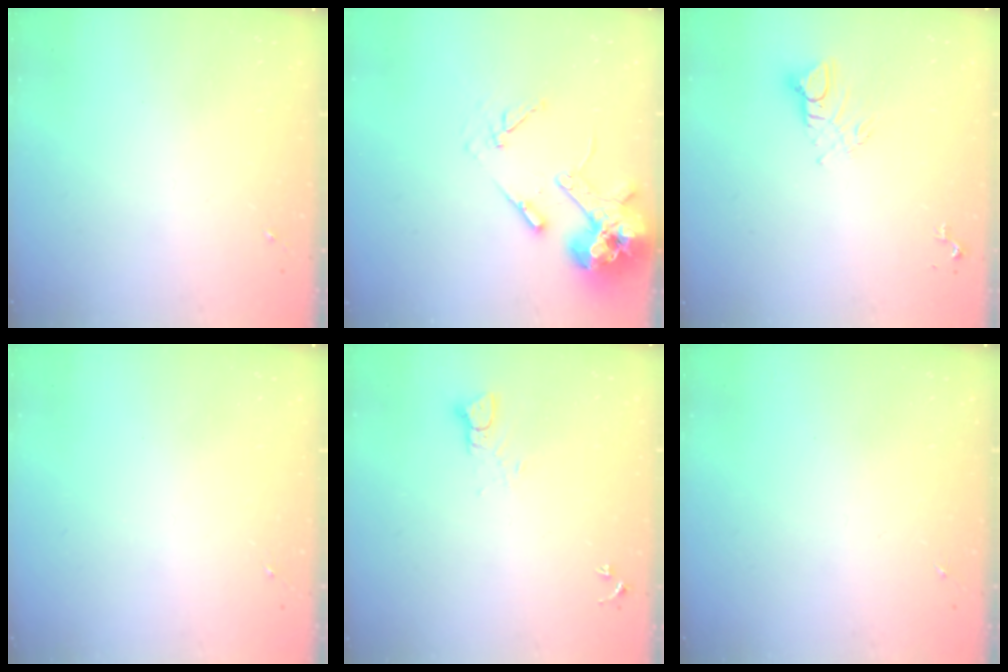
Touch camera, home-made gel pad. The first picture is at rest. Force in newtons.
{"total": 14.9, "press": 14.7, "slide": 2.3}
{"total": 6.8, "press": 6.8, "slide": 0.5}
{"total": 0.0}
{"total": 3.5, "press": 3.5, "slide": 0.3}
{"total": 0.0}